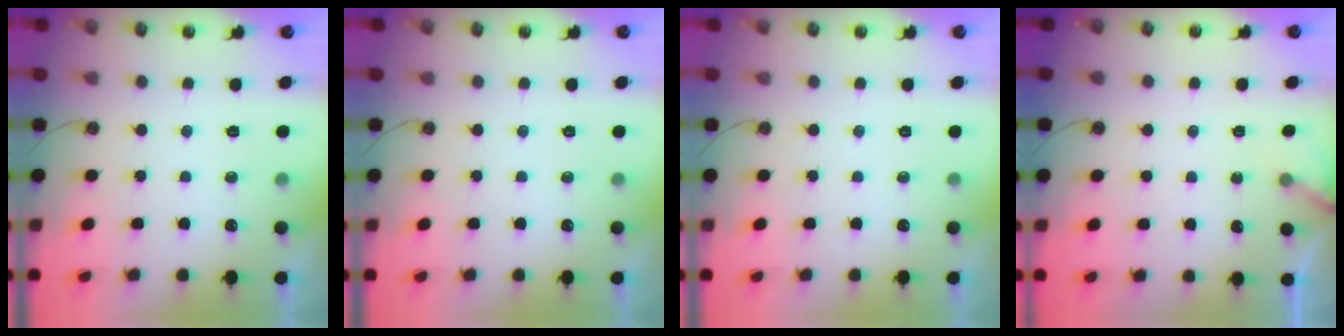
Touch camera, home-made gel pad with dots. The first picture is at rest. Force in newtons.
{"total": 0.0}
{"total": 0.0}
{"total": 3.0, "press": 3.0, "slide": 0.3}